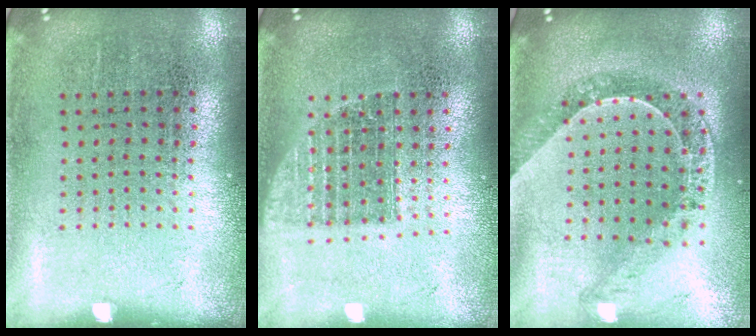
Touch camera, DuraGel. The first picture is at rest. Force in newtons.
{"total": 1.3, "press": 1.1, "slide": 0.8}
{"total": 1.1, "press": 1.1, "slide": 0.2}